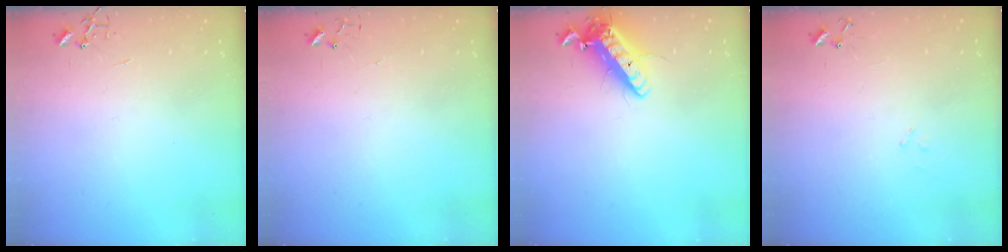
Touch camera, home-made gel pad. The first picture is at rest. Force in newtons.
{"total": 3.8, "press": 3.8, "slide": 0.3}
{"total": 14.3, "press": 14.1, "slide": 2.6}
{"total": 7.8, "press": 7.8, "slide": 0.7}